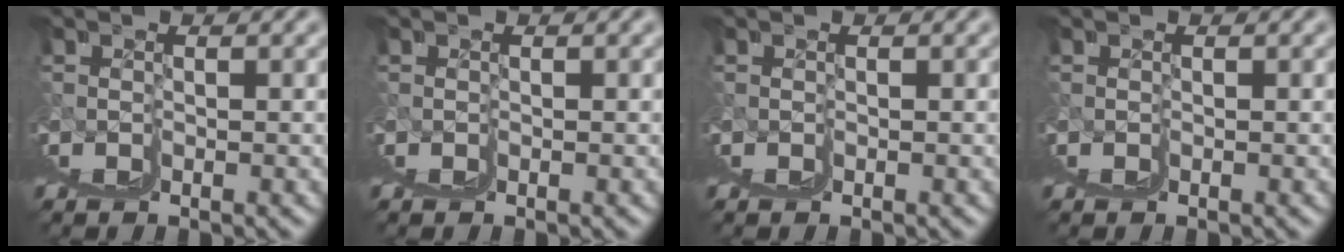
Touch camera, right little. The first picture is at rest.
{"total": 0.0}
{"total": 0.0}
{"total": 0.0}